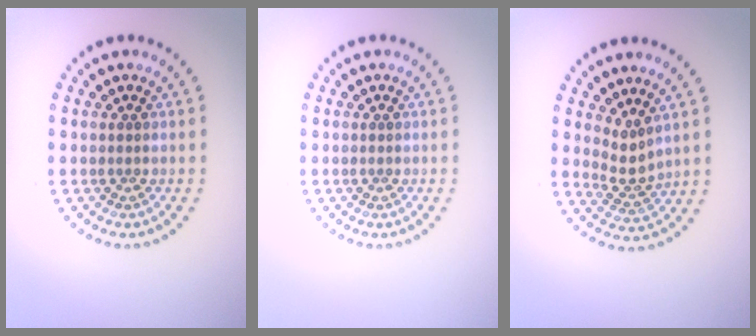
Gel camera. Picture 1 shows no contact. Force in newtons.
{"total": 0.0}
{"total": 2.3, "press": 1.6, "slide": 1.7}